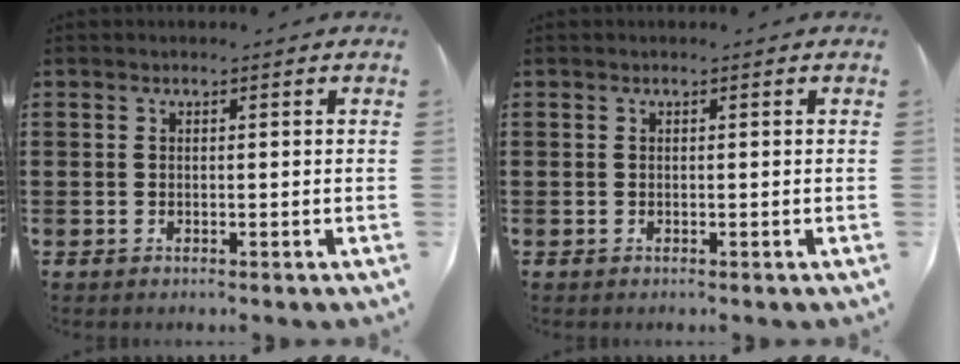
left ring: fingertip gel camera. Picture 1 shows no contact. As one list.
[{"total": 0.0}]